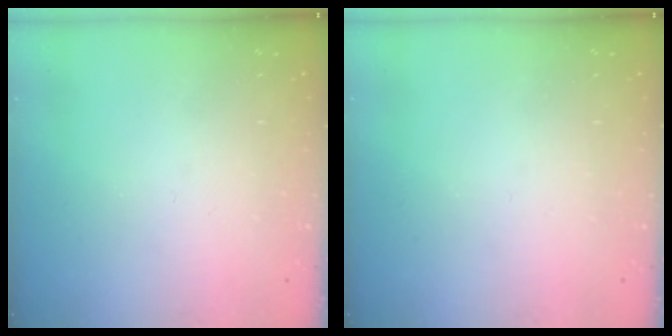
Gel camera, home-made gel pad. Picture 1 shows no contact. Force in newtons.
{"total": 0.0}